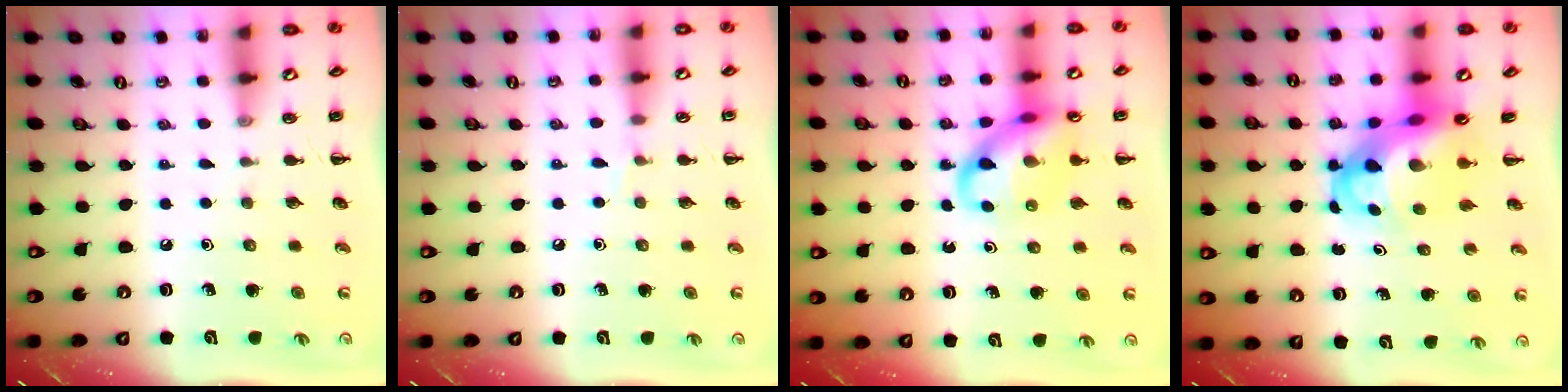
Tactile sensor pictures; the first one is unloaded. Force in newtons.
{"total": 4.0, "press": 3.7, "slide": 1.3}
{"total": 14.0, "press": 13.9, "slide": 1.8}
{"total": 9.7, "press": 9.2, "slide": 3.0}